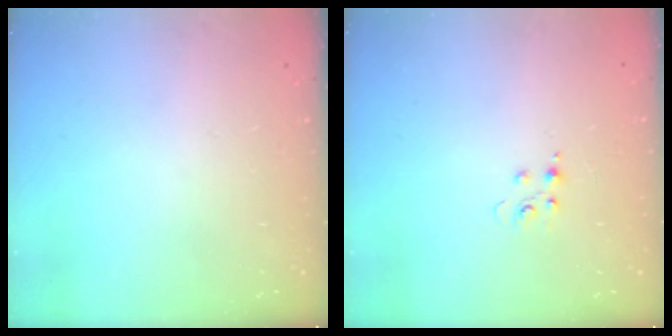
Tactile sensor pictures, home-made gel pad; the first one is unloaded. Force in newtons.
{"total": 3.8, "press": 3.8, "slide": 0.4}